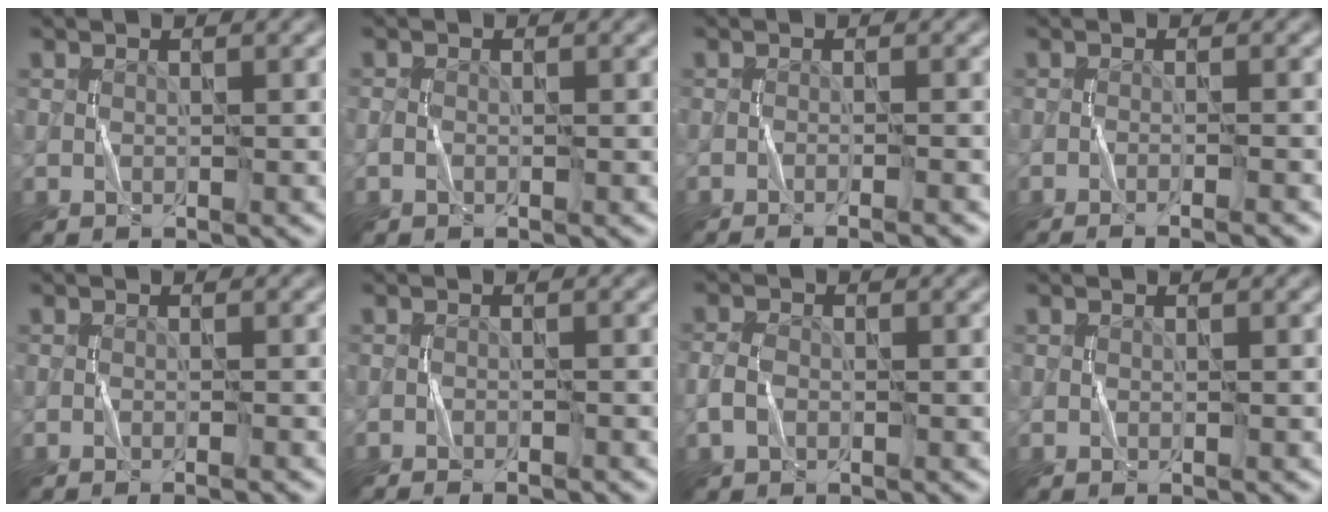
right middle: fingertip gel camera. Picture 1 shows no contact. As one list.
[{"total": 0.5, "force": [-0.3, 0.3, 0.3], "torque": [-0.009, 0.001, -0.006]}, {"total": 2.9, "force": [-1.9, 0.7, 2.2], "torque": [-0.016, 0.009, -0.033]}, {"total": 3.3, "force": [-2.2, 0.7, 2.3], "torque": [-0.020, 0.010, -0.034]}, {"total": 1.3, "force": [-0.8, 0.3, 1.0], "torque": [-0.007, -0.001, -0.019]}, {"total": 1.8, "force": [-1.6, 0.2, 0.6], "torque": [-0.017, 0.000, -0.027]}, {"total": 1.8, "force": [-0.6, 1.2, 1.1], "torque": [-0.025, 0.004, -0.017]}, {"total": 0.0}]